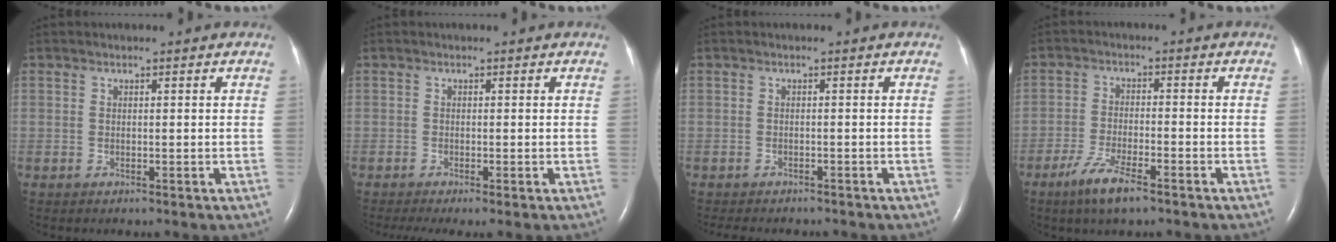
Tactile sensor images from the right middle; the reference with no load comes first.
{"total": 3.5, "force": [-2.5, 0.1, 2.4], "torque": [-0.038, -0.013, -0.039]}
{"total": 7.2, "force": [-6.4, 1.9, 2.8], "torque": [-0.037, -0.001, -0.080]}
{"total": 6.4, "force": [-4.3, 1.1, 4.6], "torque": [-0.102, -0.011, -0.077]}